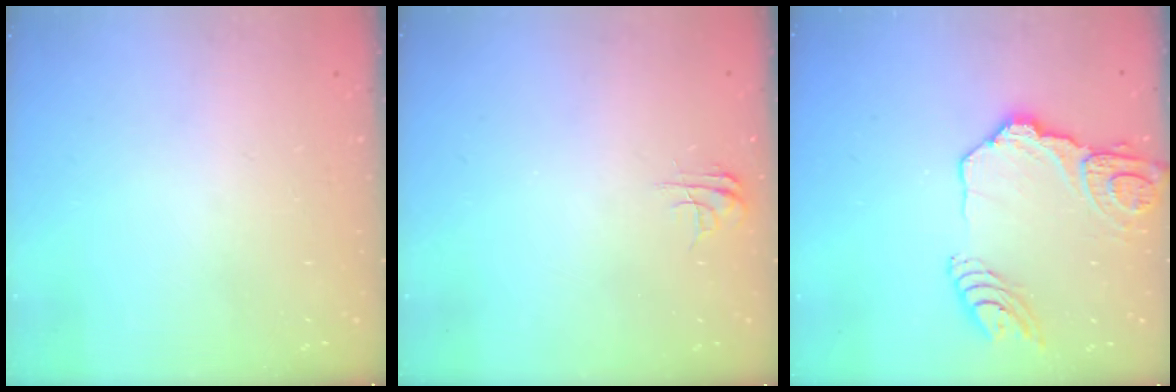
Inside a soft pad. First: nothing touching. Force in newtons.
{"total": 3.6, "press": 3.5, "slide": 0.3}
{"total": 16.7, "press": 16.6, "slide": 1.9}